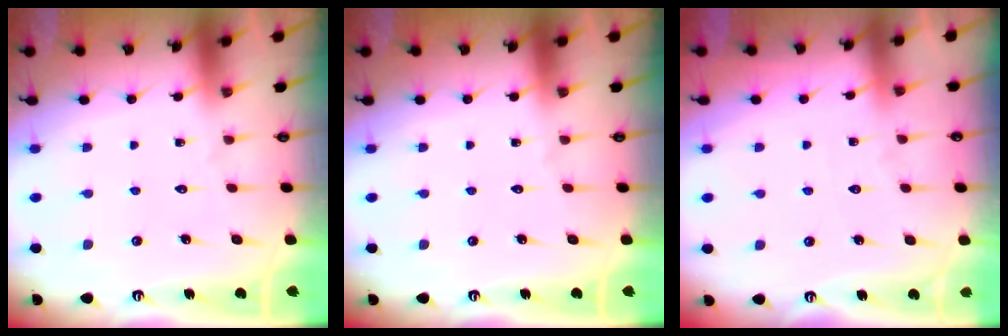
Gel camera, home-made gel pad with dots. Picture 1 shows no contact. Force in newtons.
{"total": 0.0}
{"total": 2.2, "press": 2.2, "slide": 0.4}